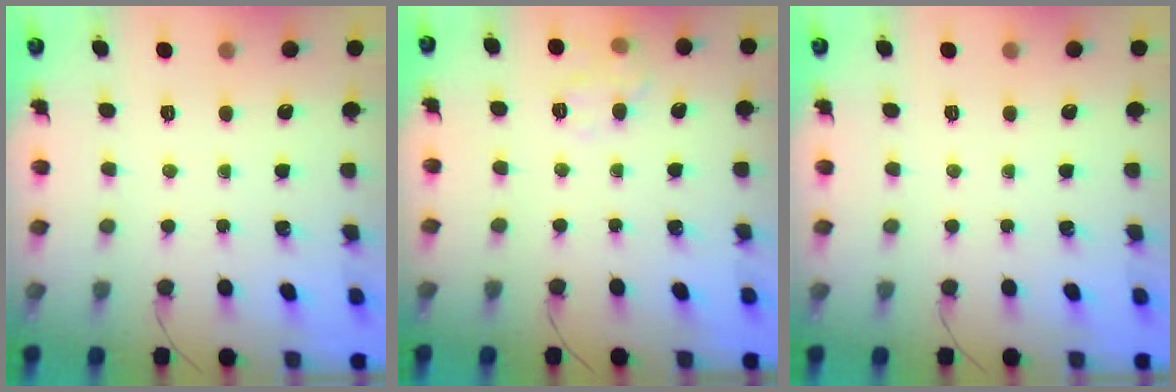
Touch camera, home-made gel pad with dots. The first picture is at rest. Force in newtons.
{"total": 8.5, "press": 8.4, "slide": 0.8}
{"total": 0.0}